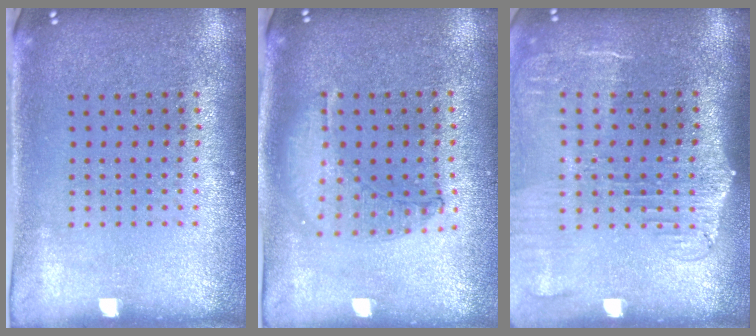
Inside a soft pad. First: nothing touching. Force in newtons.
{"total": 0.9, "press": 0.9, "slide": 0.3}
{"total": 2.1, "press": 1.7, "slide": 1.2}